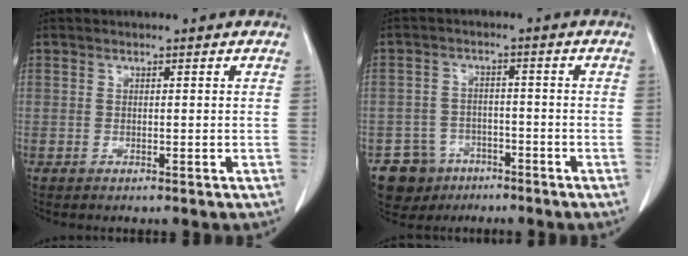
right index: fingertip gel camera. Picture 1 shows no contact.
{"total": 6.5, "force": [-4.0, 5.1, 0.5], "torque": [-0.007, 0.009, -0.061]}